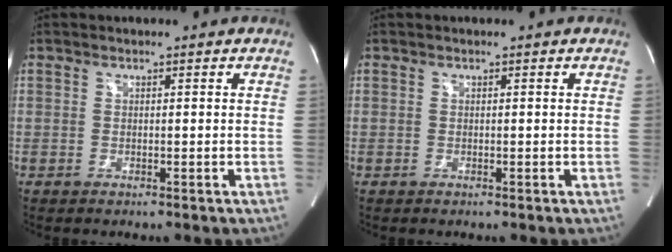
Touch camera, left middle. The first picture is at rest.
{"total": 0.0}